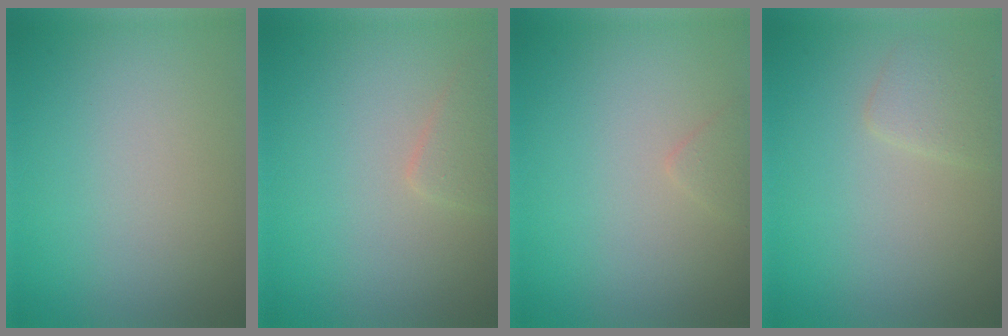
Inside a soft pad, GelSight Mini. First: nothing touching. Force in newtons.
{"total": 1.6, "press": 1.6, "slide": 0.0}
{"total": 0.8, "press": 0.8, "slide": 0.0}
{"total": 1.7, "press": 1.7, "slide": 0.1}